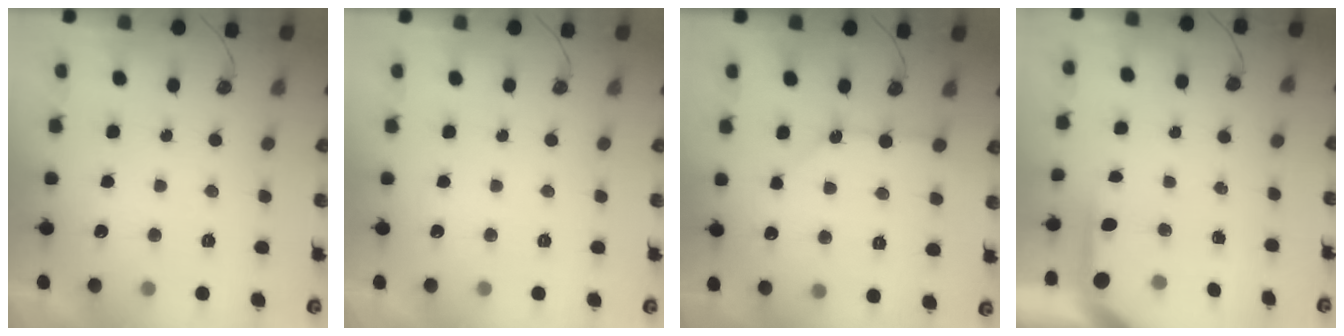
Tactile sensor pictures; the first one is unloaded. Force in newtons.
{"total": 0.0}
{"total": 4.5, "press": 4.5, "slide": 0.4}
{"total": 3.3, "press": 3.3, "slide": 0.3}